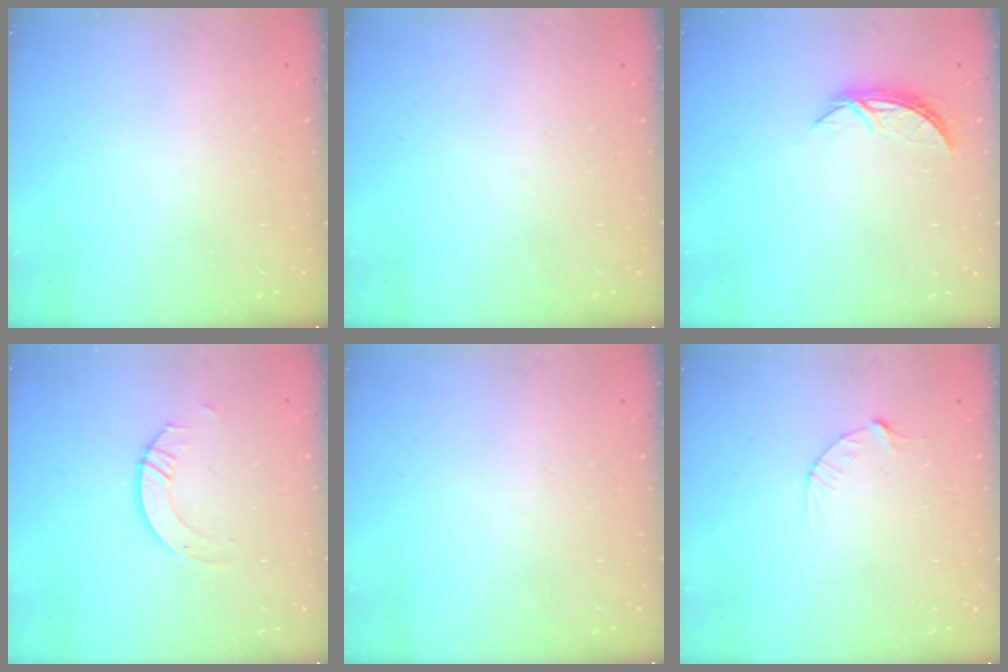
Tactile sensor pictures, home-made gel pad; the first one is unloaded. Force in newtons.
{"total": 0.0}
{"total": 5.6, "press": 5.6, "slide": 0.5}
{"total": 3.9, "press": 3.9, "slide": 0.3}
{"total": 0.0}
{"total": 3.2, "press": 3.2, "slide": 0.3}